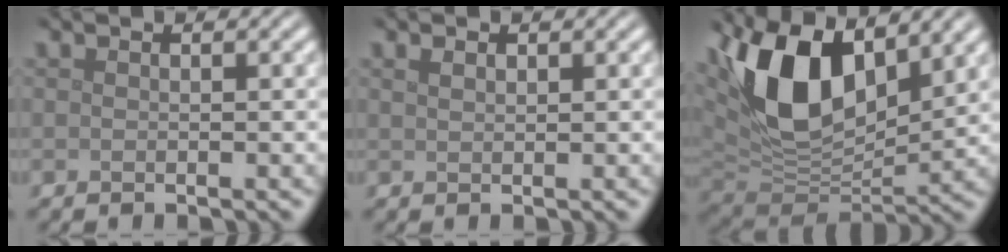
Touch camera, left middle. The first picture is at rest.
{"total": 0.9, "force": [0.6, 0.4, 0.5], "torque": [-0.012, 0.001, 0.013]}
{"total": 11.8, "force": [4.9, 6.3, 8.7], "torque": [-0.177, 0.003, 0.087]}